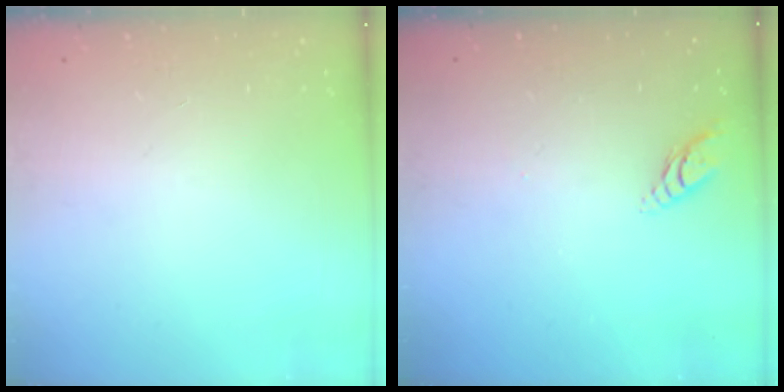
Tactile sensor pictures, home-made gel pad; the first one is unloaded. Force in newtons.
{"total": 4.0, "press": 4.0, "slide": 0.4}